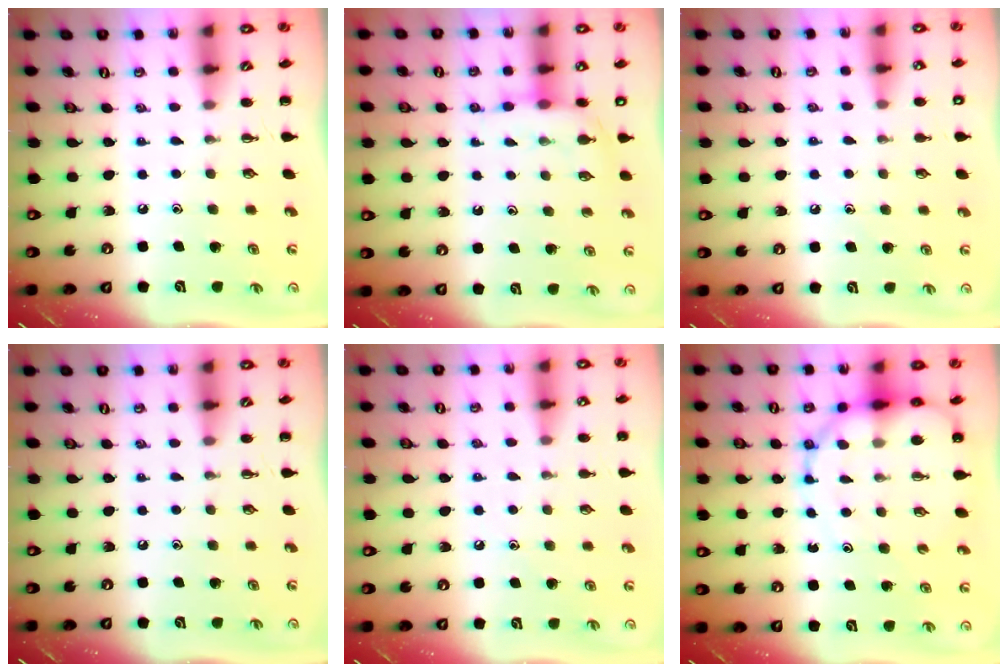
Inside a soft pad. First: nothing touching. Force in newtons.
{"total": 8.0, "press": 7.9, "slide": 1.4}
{"total": 8.1, "press": 7.8, "slide": 2.0}
{"total": 0.0}
{"total": 5.1, "press": 5.0, "slide": 1.4}
{"total": 12.7, "press": 12.3, "slide": 3.2}